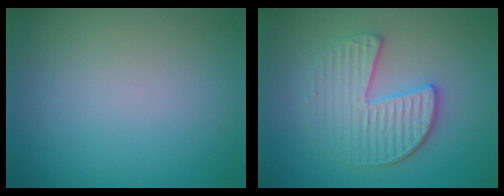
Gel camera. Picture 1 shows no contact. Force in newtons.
{"total": 4.2, "press": 3.6, "slide": 2.1}